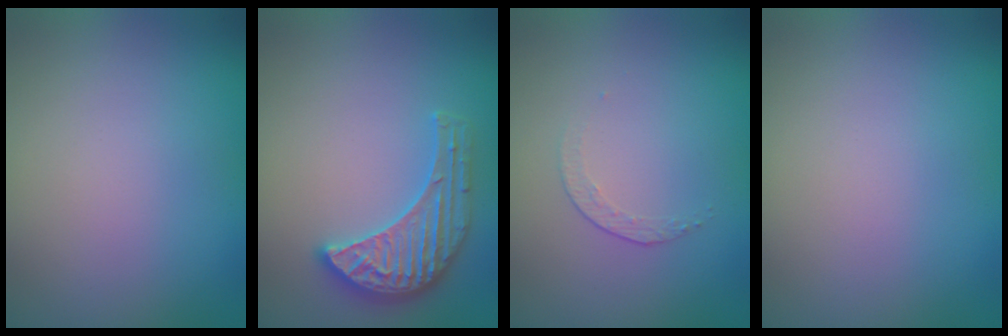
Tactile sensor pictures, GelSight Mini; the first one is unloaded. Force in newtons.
{"total": 3.7, "press": 3.7, "slide": 0.3}
{"total": 1.2, "press": 0.5, "slide": 1.1}
{"total": 0.0}